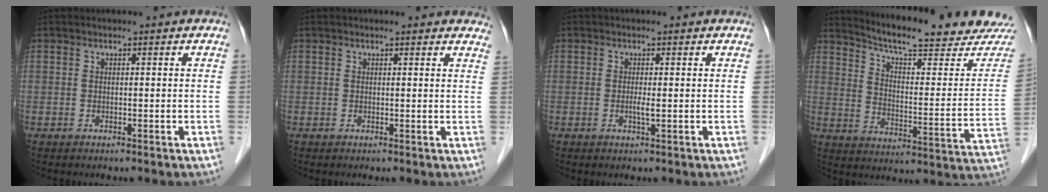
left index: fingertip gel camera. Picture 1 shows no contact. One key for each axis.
{"total": 4.8, "fx": 4.5, "fy": 1.2, "fz": 1.1, "tx": 0.004, "ty": -0.007, "tz": 0.027}
{"total": 1.2, "fx": -0.4, "fy": -0.1, "fz": 1.1, "tx": -0.026, "ty": -0.007, "tz": -0.008}
{"total": 21.4, "fx": 20.0, "fy": 1.1, "fz": 7.6, "tx": -0.114, "ty": -0.080, "tz": 0.260}